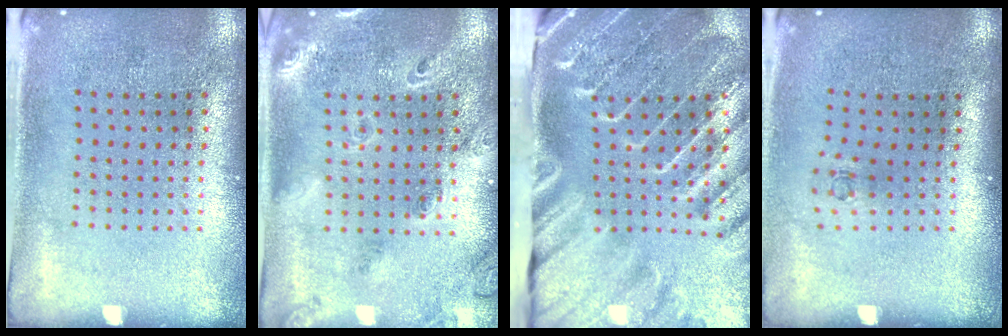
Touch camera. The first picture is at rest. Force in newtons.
{"total": 1.8, "press": 1.5, "slide": 1.0}
{"total": 4.5, "press": 3.4, "slide": 2.8}
{"total": 0.7, "press": 0.3, "slide": 0.6}